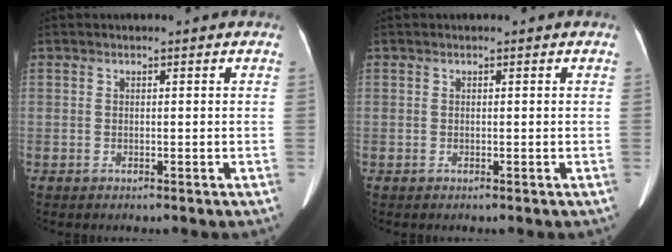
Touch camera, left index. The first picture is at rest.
{"total": 0.0}